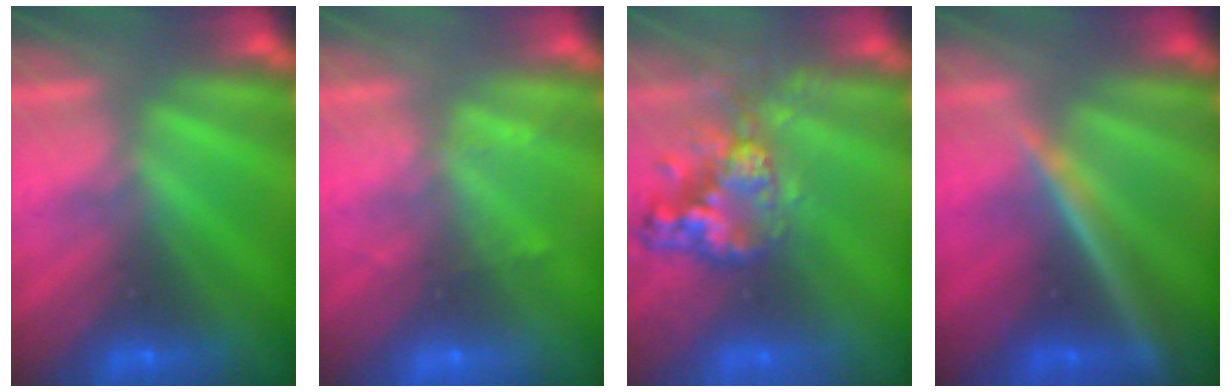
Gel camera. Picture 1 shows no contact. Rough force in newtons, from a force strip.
{"total": 2.3}
{"total": 6.5}
{"total": 4.8}